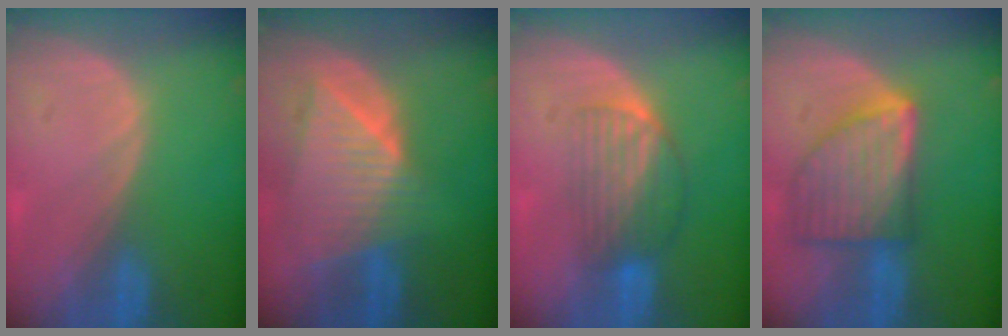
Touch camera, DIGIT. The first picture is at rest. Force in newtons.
{"total": 8.9, "press": 7.9, "slide": 4.2}
{"total": 6.8, "press": 6.0, "slide": 3.3}
{"total": 9.0, "press": 9.0, "slide": 0.6}